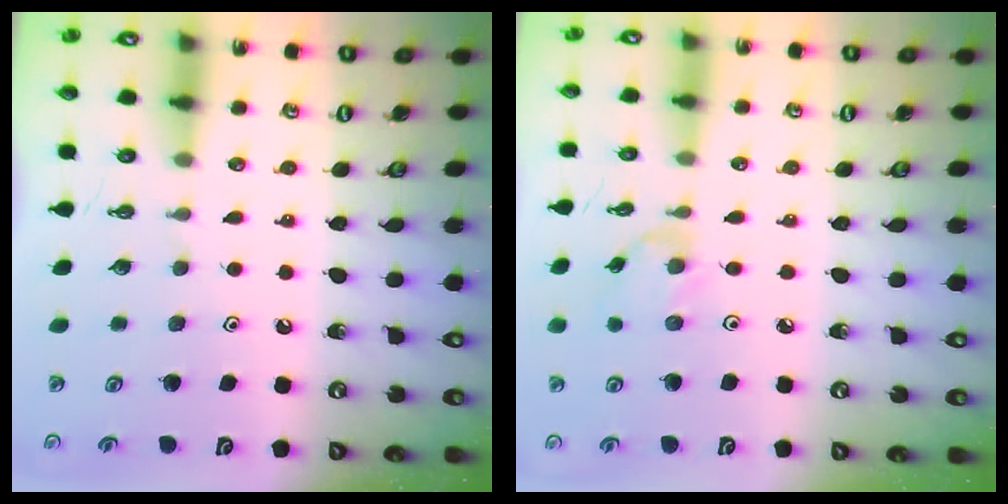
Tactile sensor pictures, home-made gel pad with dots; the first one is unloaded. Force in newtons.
{"total": 2.0, "press": 2.0, "slide": 0.3}